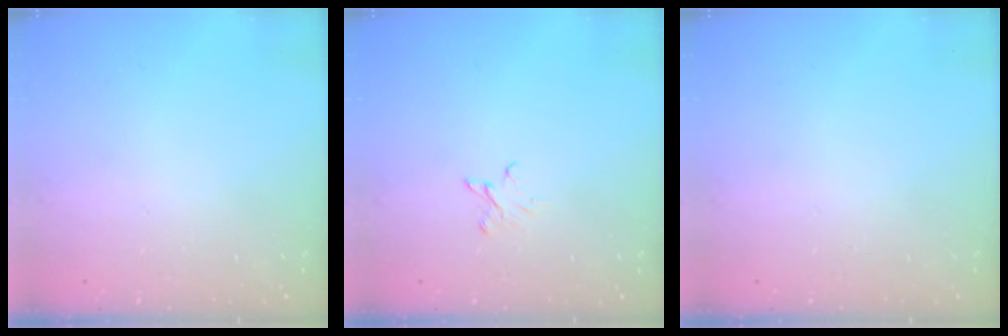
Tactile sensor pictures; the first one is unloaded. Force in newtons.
{"total": 2.6, "press": 2.6, "slide": 0.3}
{"total": 0.0}